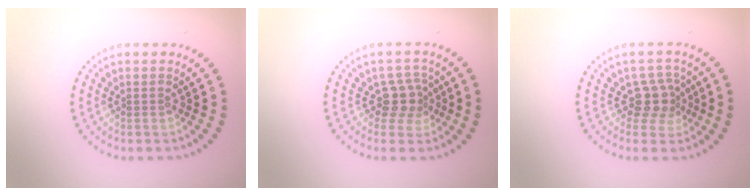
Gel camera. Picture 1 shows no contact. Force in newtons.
{"total": 2.6, "press": 2.0, "slide": 1.6}
{"total": 2.6, "press": 2.0, "slide": 1.6}